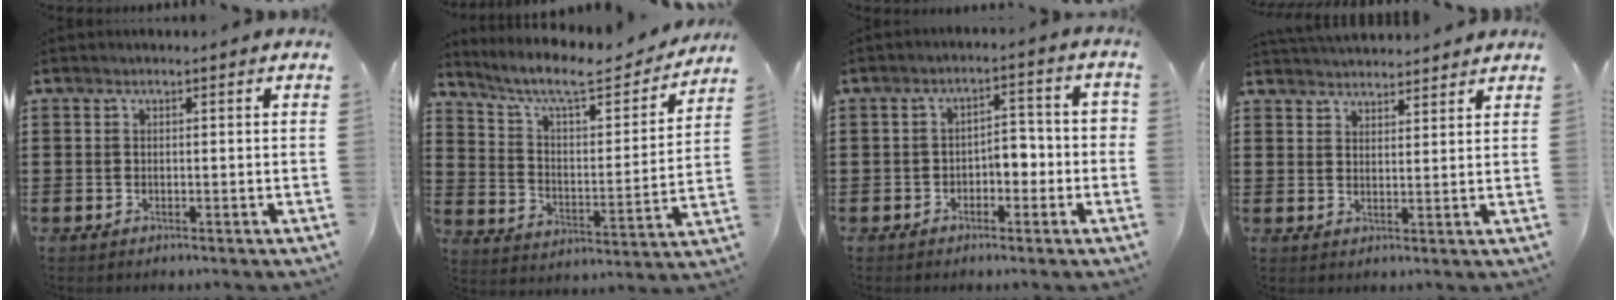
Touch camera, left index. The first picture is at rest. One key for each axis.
{"total": 8.5, "fx": 7.3, "fy": 1.0, "fz": 4.2, "tx": -0.105, "ty": -0.049, "tz": 0.118}
{"total": 3.5, "fx": -2.0, "fy": 2.1, "fz": 2.0, "tx": -0.041, "ty": 0.010, "tz": -0.043}
{"total": 3.2, "fx": 3.2, "fy": 0.3, "fz": -0.1, "tx": -0.007, "ty": -0.011, "tz": 0.060}